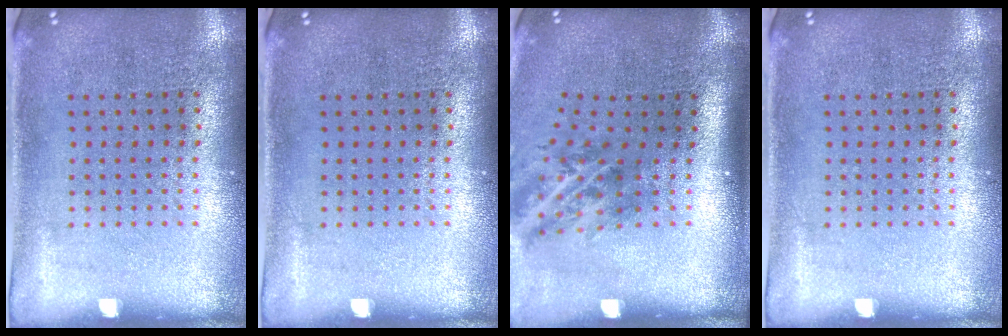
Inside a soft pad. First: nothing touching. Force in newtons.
{"total": 0.0}
{"total": 1.9, "press": 1.2, "slide": 1.4}
{"total": 0.0}